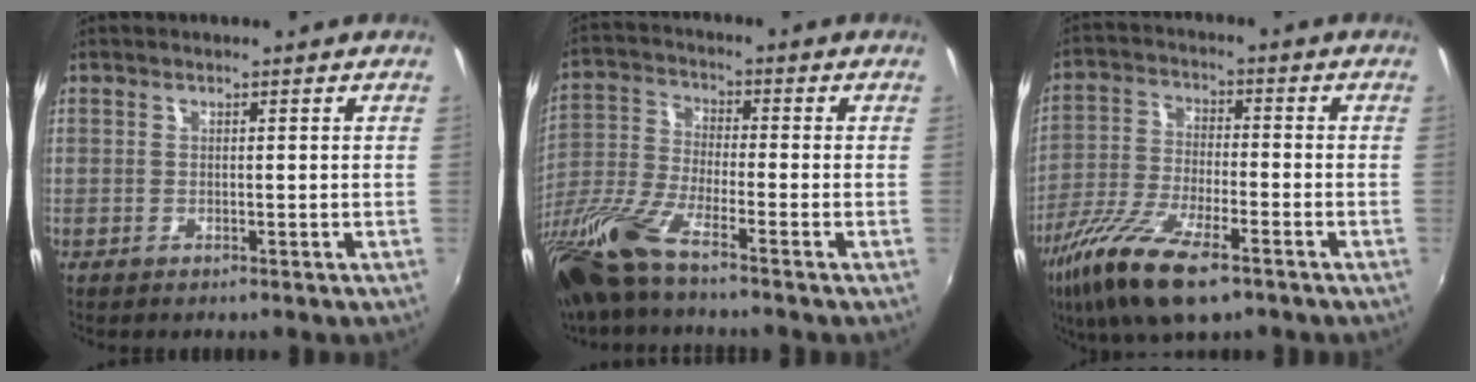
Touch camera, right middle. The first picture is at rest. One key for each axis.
{"total": 14.1, "fx": -10.4, "fy": 1.9, "fz": 9.3, "tx": -0.212, "ty": -0.035, "tz": -0.209}
{"total": 14.9, "fx": -9.3, "fy": 4.5, "fz": 10.7, "tx": -0.229, "ty": -0.039, "tz": -0.182}